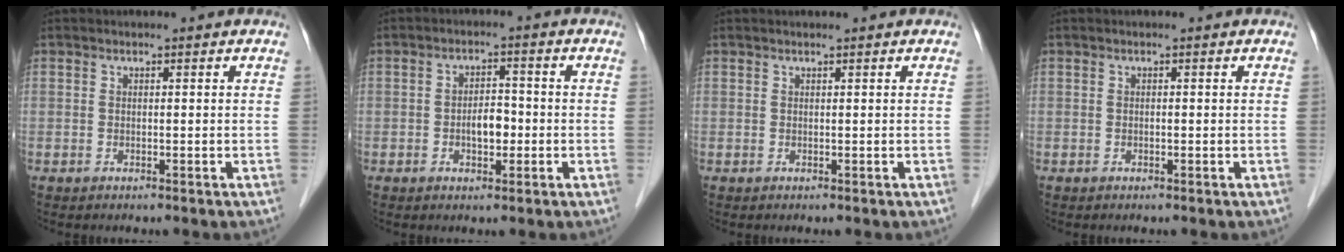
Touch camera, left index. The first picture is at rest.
{"total": 3.7, "force": [-0.9, 1.9, 3.1], "torque": [-0.053, 0.008, -0.015]}
{"total": 0.5, "force": [0.5, -0.1, 0.2], "torque": [-0.007, 0.004, 0.010]}
{"total": 0.0}